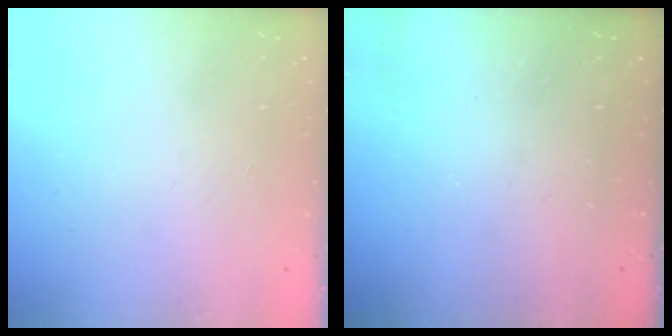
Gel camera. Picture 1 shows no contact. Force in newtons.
{"total": 0.0}